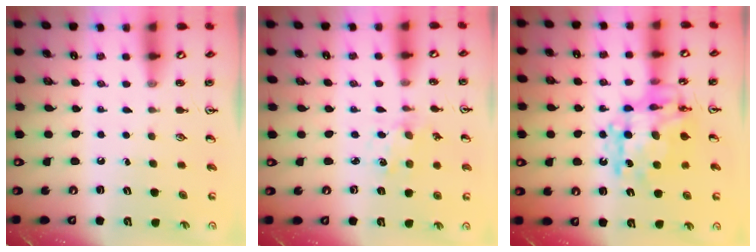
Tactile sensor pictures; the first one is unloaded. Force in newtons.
{"total": 1.1, "press": 1.0, "slide": 0.2}
{"total": 12.7, "press": 12.7, "slide": 1.1}